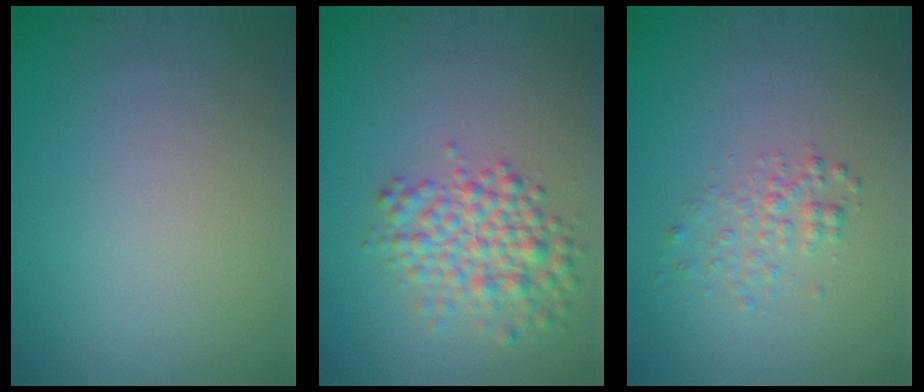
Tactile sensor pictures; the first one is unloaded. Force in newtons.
{"total": 4.1, "press": 4.1, "slide": 0.1}
{"total": 1.7, "press": 1.7, "slide": 0.1}